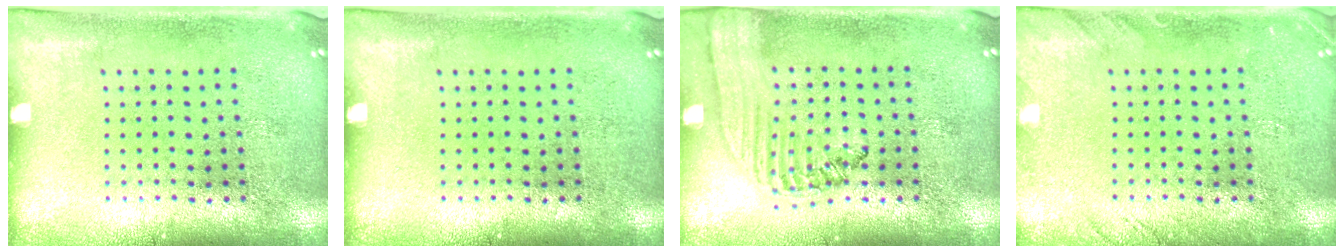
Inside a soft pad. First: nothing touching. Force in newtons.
{"total": 0.0}
{"total": 1.6, "press": 1.4, "slide": 0.7}
{"total": 1.5, "press": 1.5, "slide": 0.2}